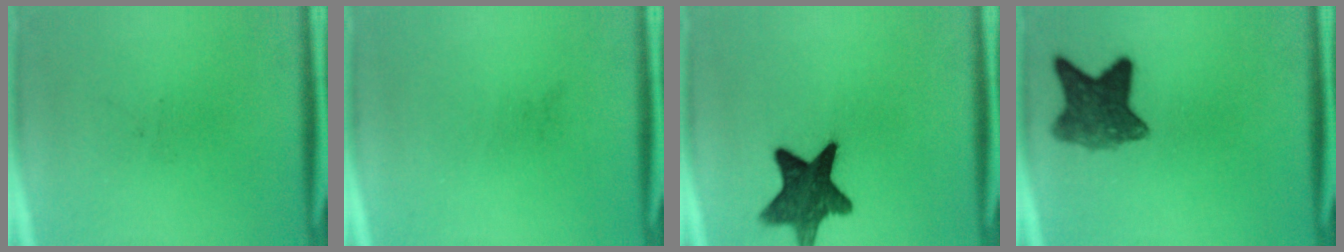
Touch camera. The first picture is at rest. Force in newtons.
{"total": 0.0}
{"total": 12.3}
{"total": 7.4}